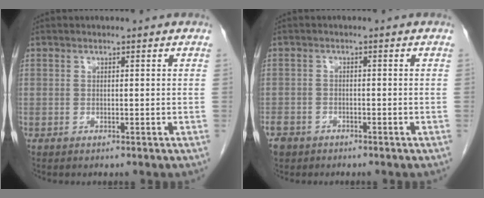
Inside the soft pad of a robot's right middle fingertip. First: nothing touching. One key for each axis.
{"total": 4.5, "fx": -3.3, "fy": 2.9, "fz": 0.9, "tx": -0.022, "ty": 0.002, "tz": -0.057}